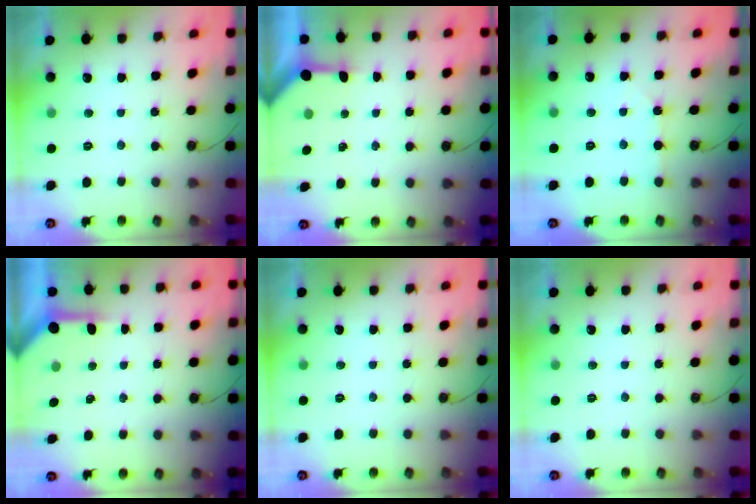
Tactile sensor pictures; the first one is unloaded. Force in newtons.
{"total": 3.1, "press": 3.1, "slide": 0.4}
{"total": 3.4, "press": 3.4, "slide": 0.5}
{"total": 4.0, "press": 4.0, "slide": 0.3}
{"total": 0.0}
{"total": 0.0}